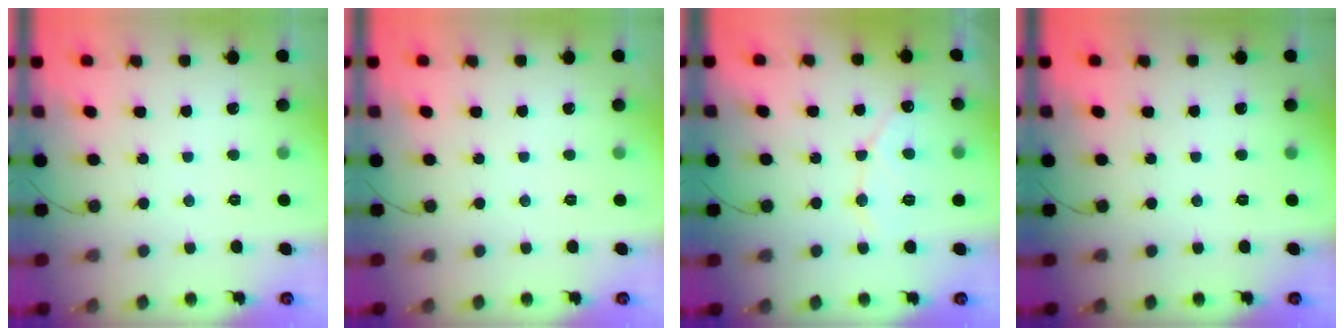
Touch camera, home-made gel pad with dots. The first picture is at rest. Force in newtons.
{"total": 0.0}
{"total": 8.3, "press": 8.3, "slide": 0.6}
{"total": 0.0}